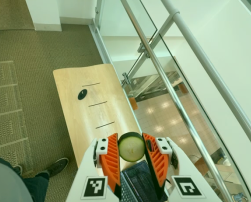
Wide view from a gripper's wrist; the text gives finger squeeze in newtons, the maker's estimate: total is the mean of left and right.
{"total": 9.0, "left": 8.9, "right": 9.0}